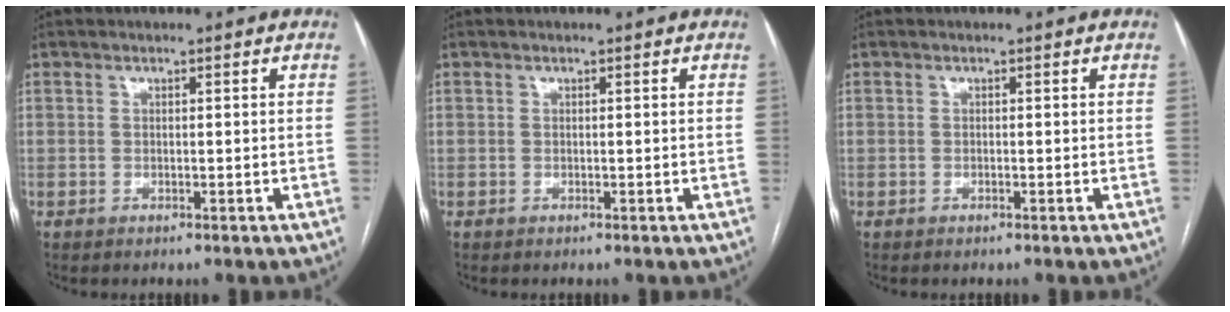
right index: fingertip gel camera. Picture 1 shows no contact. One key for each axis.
{"total": 0.0}
{"total": 0.0}